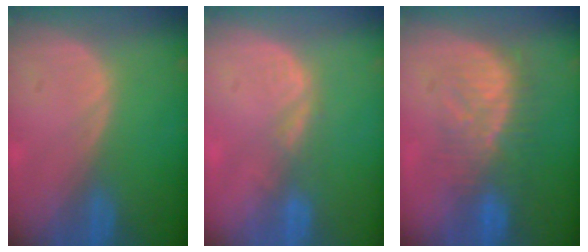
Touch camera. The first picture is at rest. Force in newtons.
{"total": 2.7, "press": 2.1, "slide": 1.7}
{"total": 8.1, "press": 7.9, "slide": 1.7}